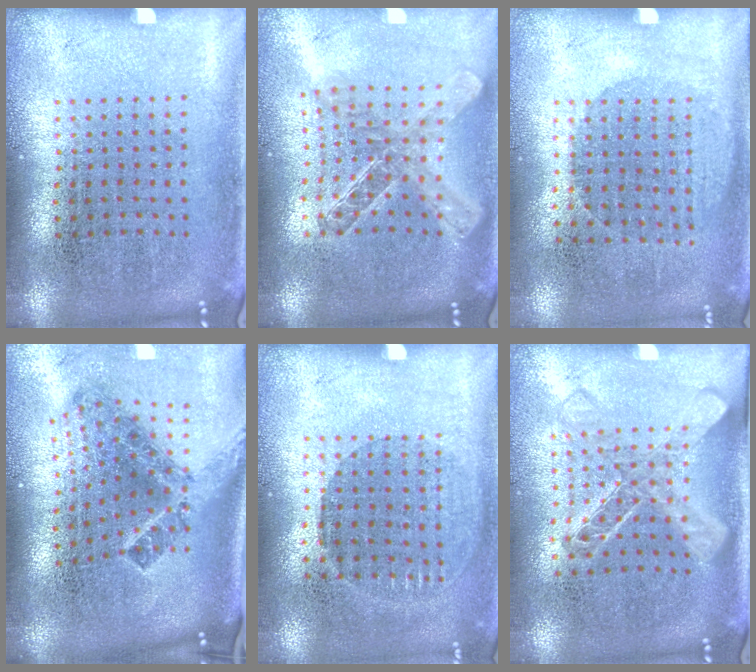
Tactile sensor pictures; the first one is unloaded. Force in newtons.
{"total": 2.0, "press": 1.7, "slide": 1.2}
{"total": 1.0, "press": 0.9, "slide": 0.4}
{"total": 2.2, "press": 1.4, "slide": 1.7}
{"total": 0.9, "press": 0.8, "slide": 0.4}
{"total": 1.6, "press": 1.5, "slide": 0.7}